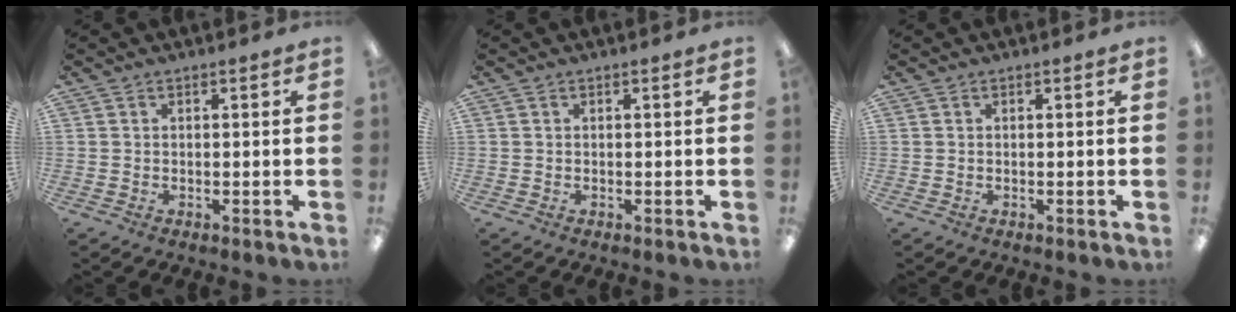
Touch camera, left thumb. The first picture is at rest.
{"total": 0.0}
{"total": 0.0}